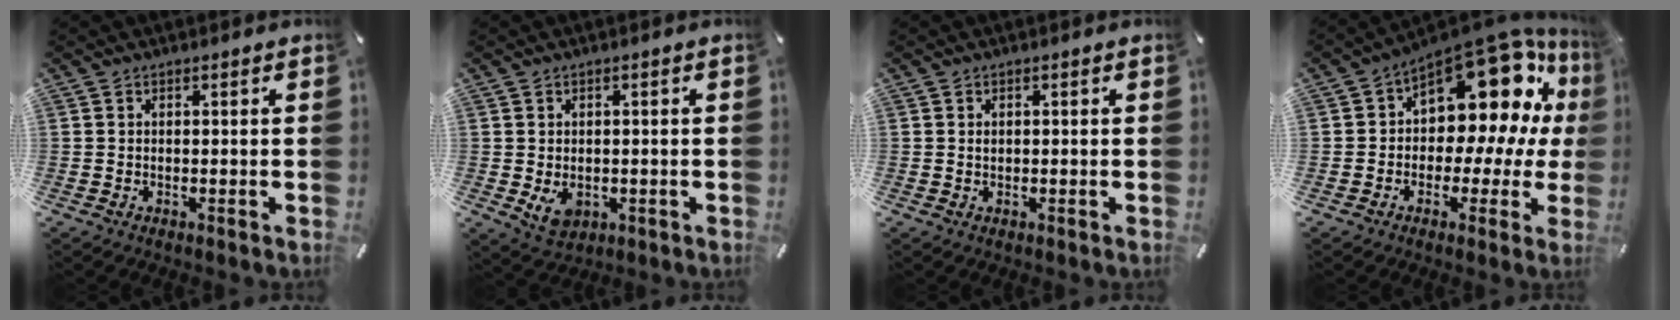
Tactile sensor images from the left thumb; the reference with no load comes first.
{"total": 4.7, "force": [-0.8, 3.7, 2.7], "torque": [-0.042, -0.004, -0.015]}
{"total": 0.9, "force": [0.1, 0.7, 0.5], "torque": [-0.012, 0.002, 0.002]}
{"total": 17.6, "force": [9.1, 9.9, 11.3], "torque": [-0.164, -0.090, 0.150]}